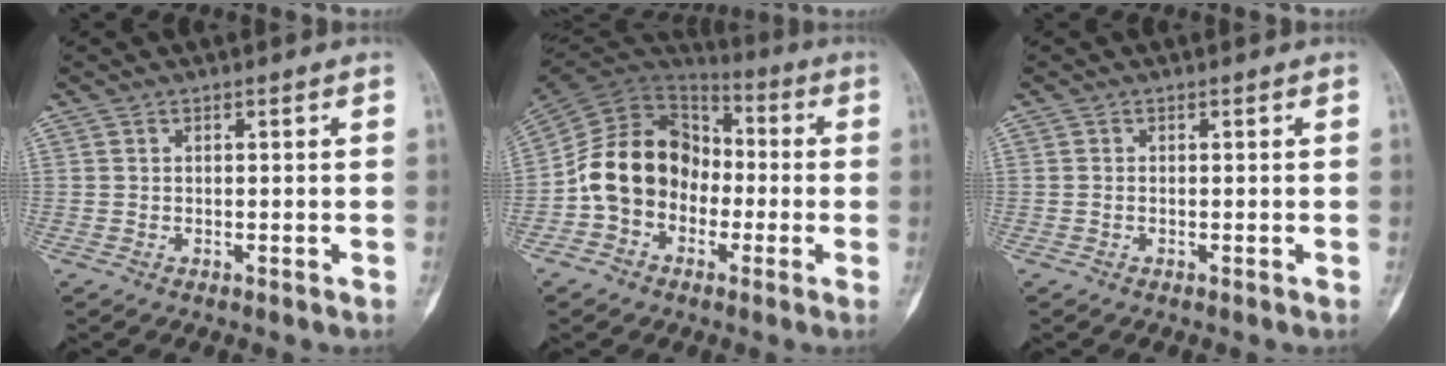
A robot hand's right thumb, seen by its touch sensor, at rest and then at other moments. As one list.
[{"total": 15.8, "force": [-2.9, 12.8, 8.8], "torque": [-0.132, 0.054, -0.061]}, {"total": 0.0}]